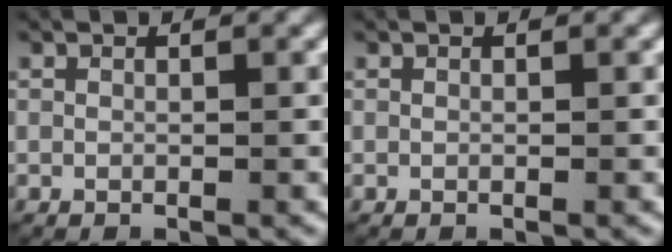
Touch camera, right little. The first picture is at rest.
{"total": 0.0}